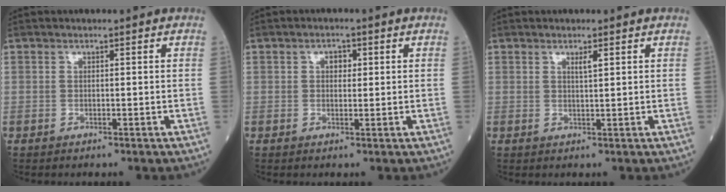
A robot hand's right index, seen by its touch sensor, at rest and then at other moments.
{"total": 1.9, "force": [0.5, 1.2, 1.4], "torque": [-0.020, 0.006, 0.007]}
{"total": 1.4, "force": [1.0, 0.0, 1.0], "torque": [-0.018, 0.000, 0.019]}